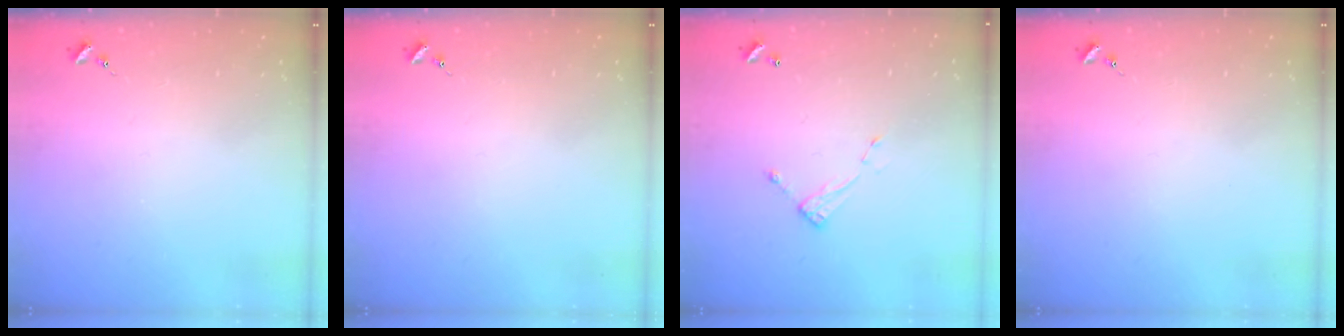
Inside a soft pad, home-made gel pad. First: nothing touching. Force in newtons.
{"total": 0.0}
{"total": 5.0, "press": 4.9, "slide": 0.2}
{"total": 0.0}